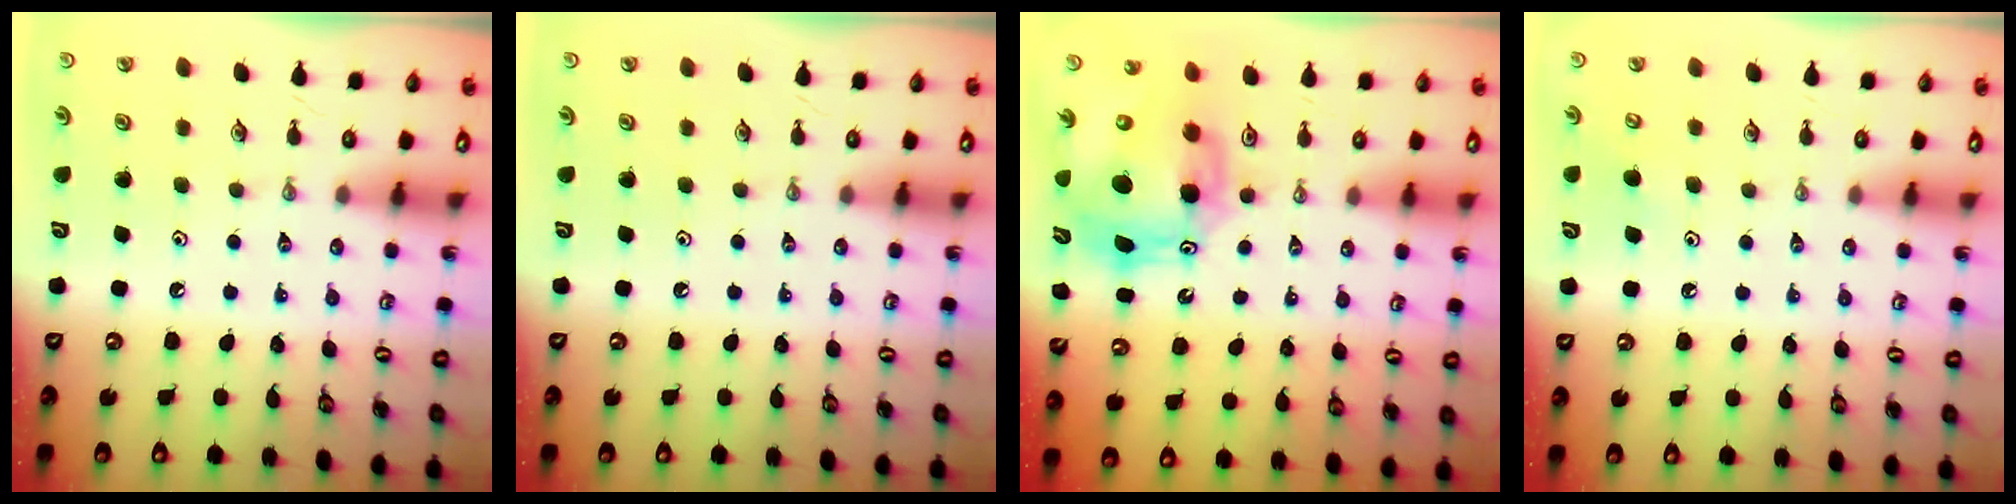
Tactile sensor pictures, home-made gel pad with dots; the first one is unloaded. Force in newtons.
{"total": 0.0}
{"total": 11.2, "press": 11.1, "slide": 1.1}
{"total": 4.8, "press": 4.7, "slide": 1.0}